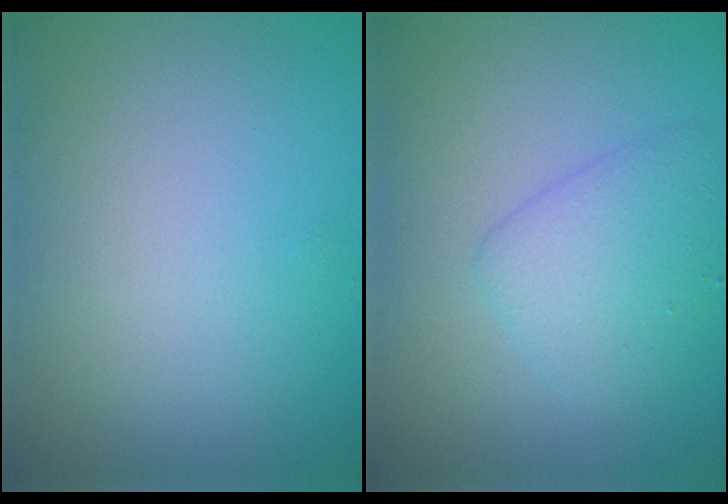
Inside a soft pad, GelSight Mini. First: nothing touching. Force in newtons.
{"total": 3.0, "press": 3.0, "slide": 0.1}